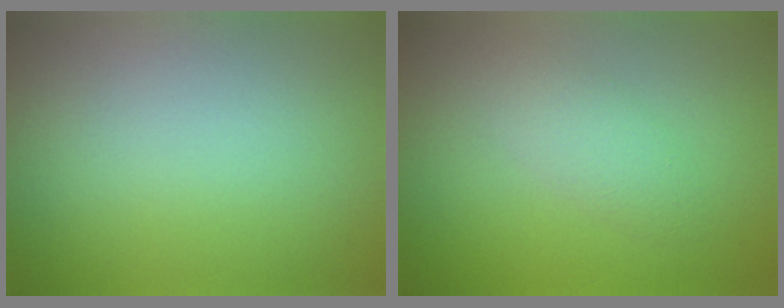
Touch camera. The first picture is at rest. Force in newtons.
{"total": 2.0, "press": 2.0, "slide": 0.0}